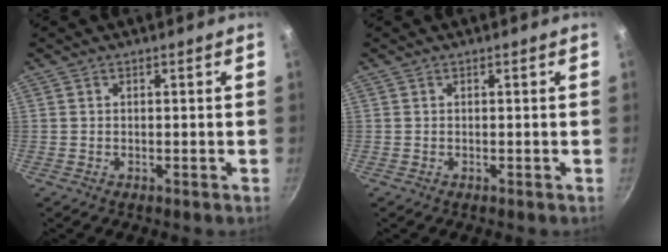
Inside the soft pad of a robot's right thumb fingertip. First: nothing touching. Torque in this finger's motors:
{"motor_torque": [-0.16, 0.16, 0.01, -0.01, 0.00]}